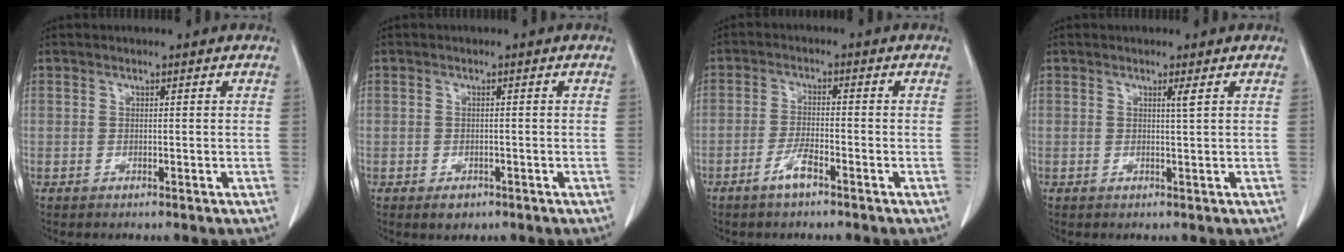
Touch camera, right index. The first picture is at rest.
{"total": 1.9, "force": [-1.1, 1.4, 0.7], "torque": [-0.009, 0.002, -0.007]}
{"total": 3.5, "force": [-2.4, 0.5, 2.5], "torque": [-0.052, 0.000, -0.046]}
{"total": 1.1, "force": [0.5, -0.3, 0.8], "torque": [-0.024, -0.006, 0.012]}